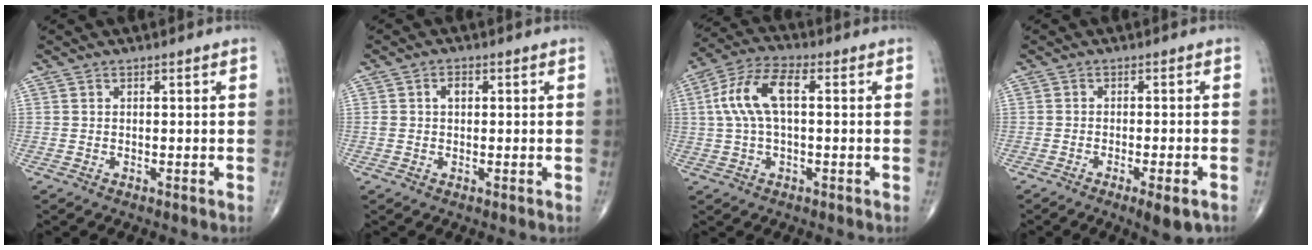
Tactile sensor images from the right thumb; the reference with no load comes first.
{"total": 2.4, "force": [0.5, 1.6, 1.7], "torque": [-0.029, 0.009, 0.010]}
{"total": 10.4, "force": [1.4, 4.7, 9.1], "torque": [-0.198, 0.033, 0.024]}
{"total": 5.3, "force": [-2.9, 1.1, 4.3], "torque": [-0.063, 0.000, -0.040]}